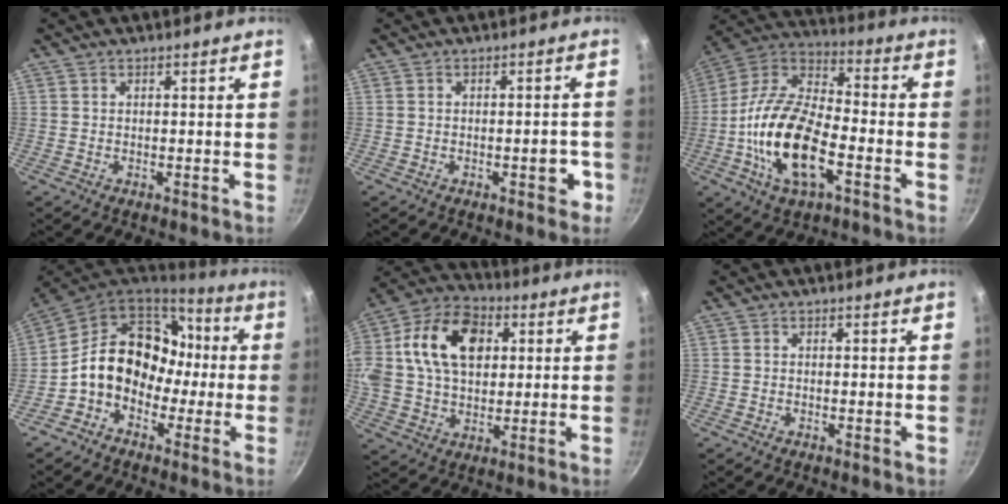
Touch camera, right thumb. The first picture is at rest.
{"total": 3.5, "force": [-1.4, 1.6, 2.8], "torque": [-0.018, 0.014, -0.021]}
{"total": 18.5, "force": [-5.9, 8.8, 15.2], "torque": [-0.282, 0.036, -0.127]}
{"total": 16.9, "force": [-0.9, 13.4, 10.3], "torque": [-0.131, 0.059, -0.030]}
{"total": 21.7, "force": [4.9, 15.0, 14.9], "torque": [-0.266, 0.025, 0.073]}
{"total": 0.0}